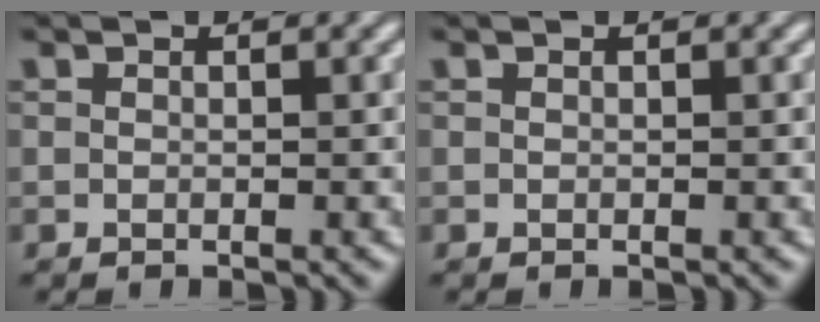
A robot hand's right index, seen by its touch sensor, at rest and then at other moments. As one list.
[{"total": 0.0}]